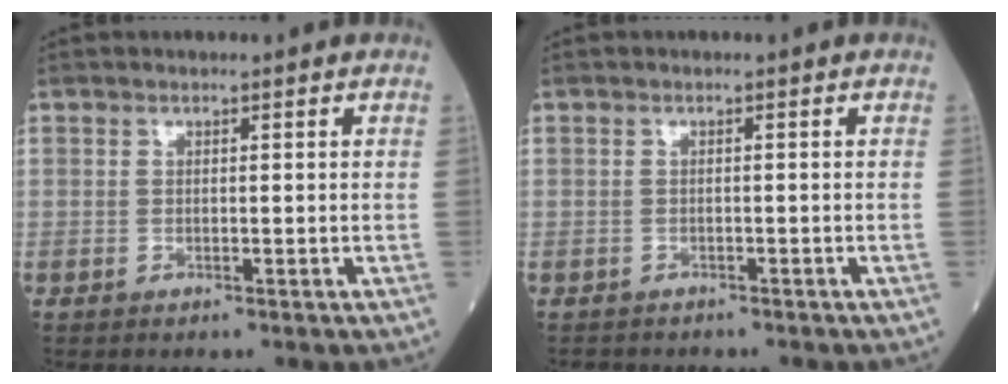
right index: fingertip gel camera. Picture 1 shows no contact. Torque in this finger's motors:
{"motor_torque": [-0.26, -0.15, -0.15, -0.04]}